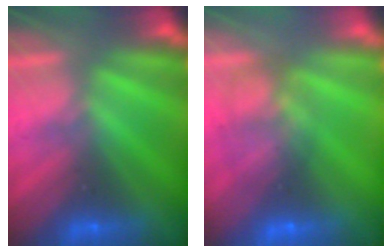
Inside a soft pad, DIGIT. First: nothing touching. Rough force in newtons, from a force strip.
{"total": 7.0}